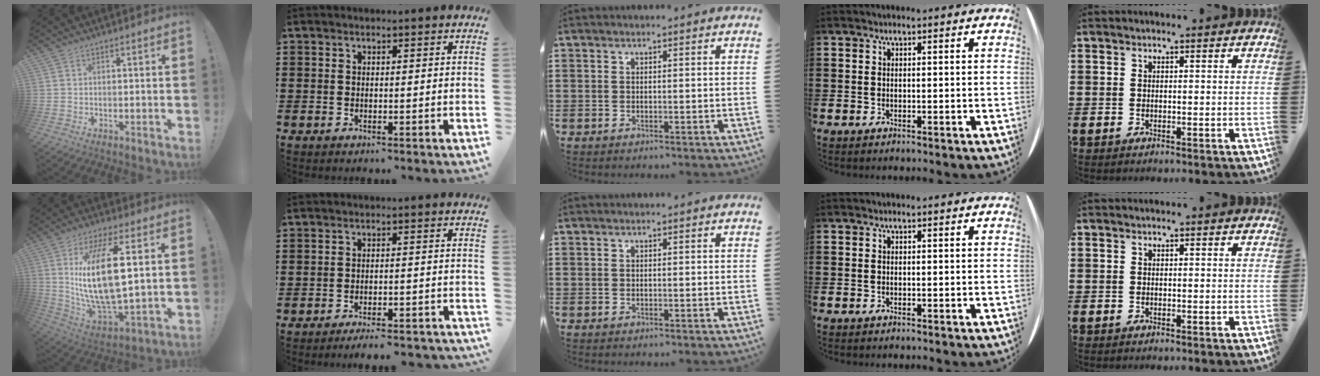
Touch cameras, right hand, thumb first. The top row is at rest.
{"thumb": {"total": 20.9, "force": [4.4, 7.8, 19.0], "torque": [-0.379, -0.023, 0.064]}, "index": {"total": 3.5, "force": [-3.3, -0.2, 1.0], "torque": [-0.020, -0.003, -0.067]}}